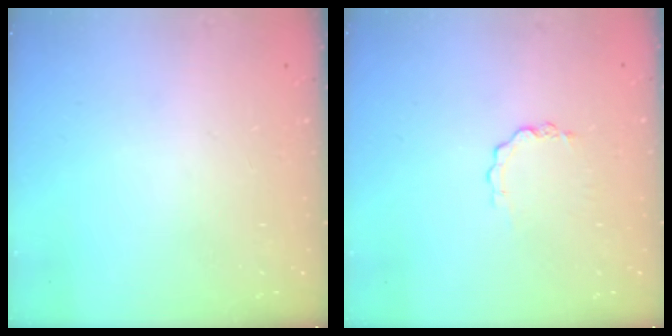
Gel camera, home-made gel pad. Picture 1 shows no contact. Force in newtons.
{"total": 2.9, "press": 2.9, "slide": 0.2}